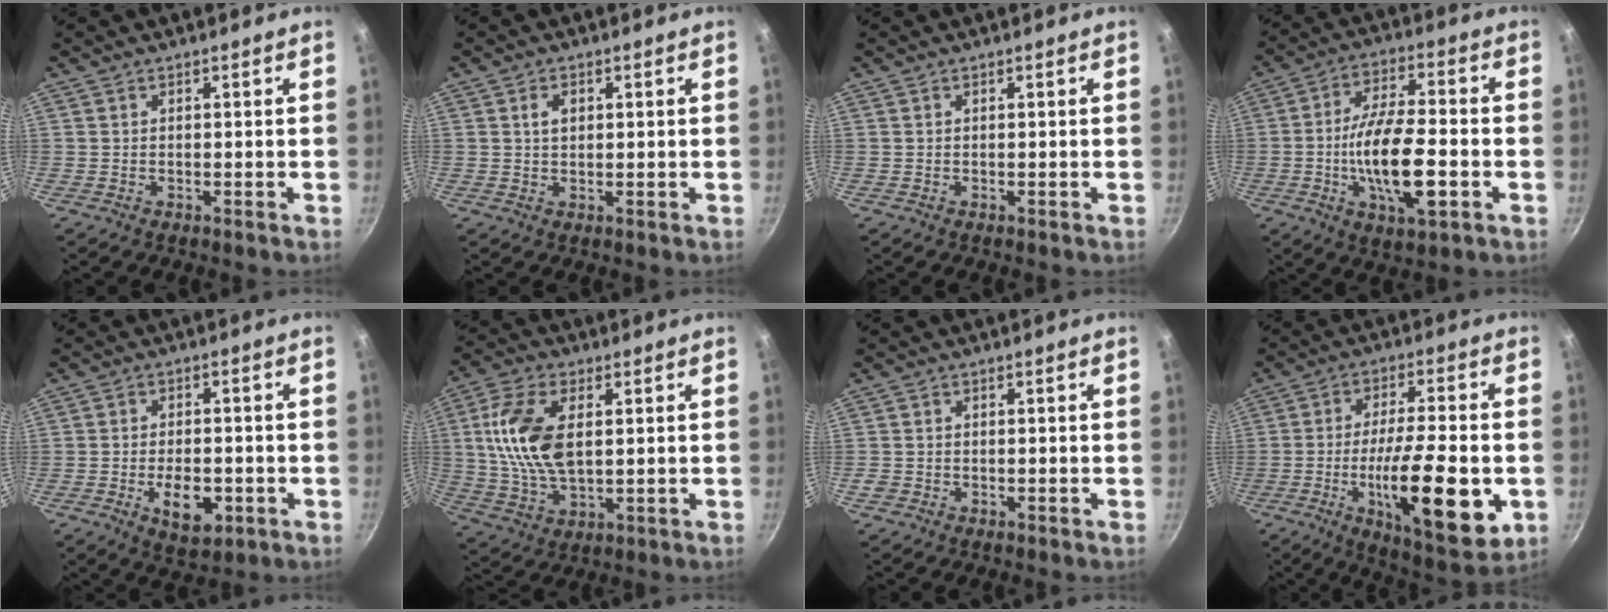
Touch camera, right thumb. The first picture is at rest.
{"total": 2.6, "force": [0.7, 1.8, 1.8], "torque": [-0.023, 0.000, 0.013]}
{"total": 0.0}
{"total": 15.4, "force": [-3.6, 5.5, 13.9], "torque": [-0.245, 0.019, -0.065]}
{"total": 8.1, "force": [-2.6, 4.5, 6.2], "torque": [-0.083, 0.006, -0.033]}
{"total": 14.0, "force": [2.5, 7.6, 11.5], "torque": [-0.221, -0.002, 0.047]}
{"total": 1.0, "force": [-0.6, 0.8, 0.4], "torque": [-0.010, 0.003, -0.008]}
{"total": 20.6, "force": [-5.1, 6.1, 19.0], "torque": [-0.290, 0.005, -0.080]}